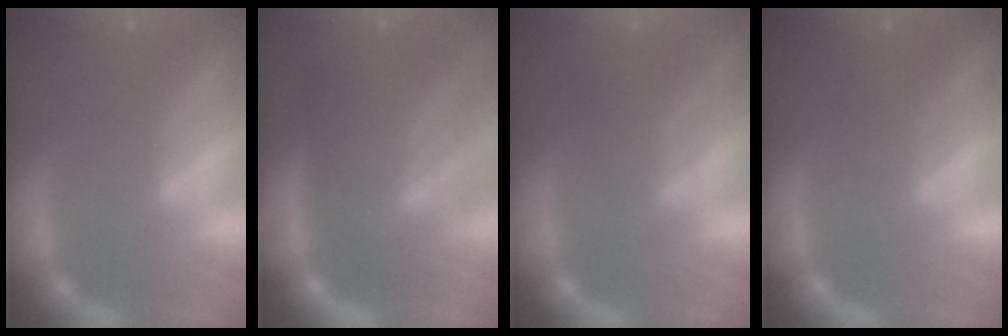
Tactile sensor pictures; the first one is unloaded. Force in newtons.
{"total": 8.6}
{"total": 3.0}
{"total": 2.5}